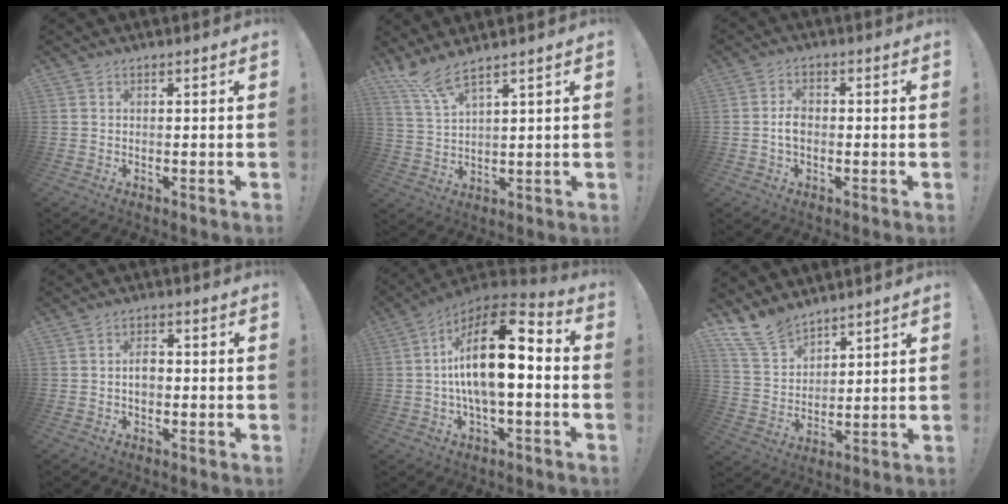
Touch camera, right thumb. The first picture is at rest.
{"total": 6.7, "force": [5.7, 0.7, 3.6], "torque": [-0.083, -0.027, 0.105]}
{"total": 4.0, "force": [-0.5, 2.7, 2.9], "torque": [-0.047, 0.006, -0.013]}
{"total": 3.6, "force": [-0.4, 2.5, 2.5], "torque": [-0.037, 0.005, -0.010]}
{"total": 18.4, "force": [0.8, 7.1, 17.0], "torque": [-0.299, -0.005, 0.010]}
{"total": 11.0, "force": [9.3, 5.0, 2.9], "torque": [-0.066, -0.064, 0.183]}